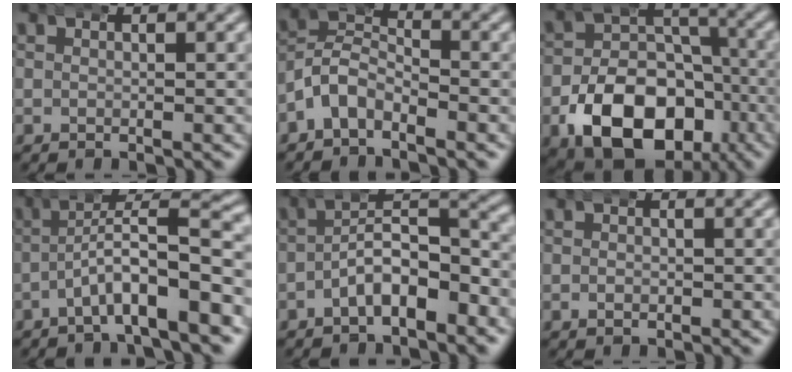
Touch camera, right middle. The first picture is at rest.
{"total": 6.2, "force": [-2.5, 5.3, 2.0], "torque": [-0.043, -0.016, -0.056]}
{"total": 12.4, "force": [-5.6, 8.4, 7.2], "torque": [-0.118, -0.032, -0.082]}
{"total": 6.7, "force": [-2.6, 1.8, 5.9], "torque": [-0.088, 0.004, -0.038]}
{"total": 5.8, "force": [-3.3, 2.9, 3.7], "torque": [-0.037, 0.001, -0.058]}
{"total": 0.7, "force": [-0.3, 0.5, 0.3], "torque": [-0.010, -0.004, -0.003]}